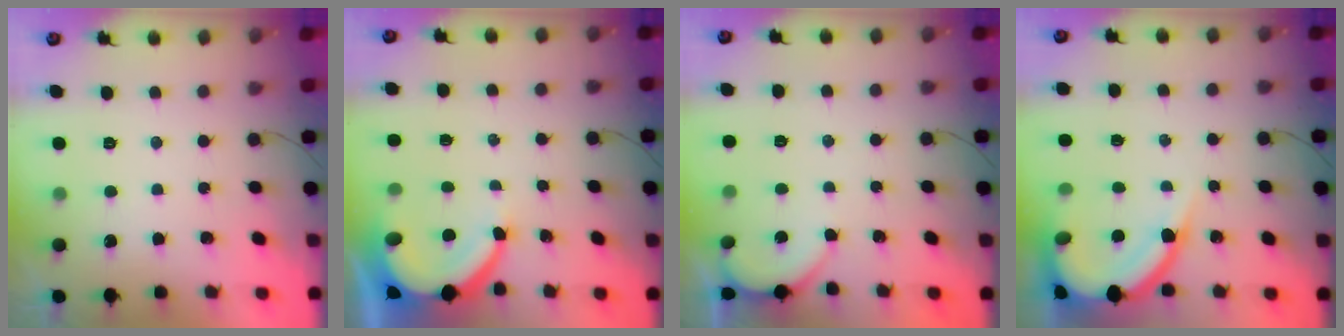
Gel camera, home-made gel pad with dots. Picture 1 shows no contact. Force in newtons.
{"total": 7.7, "press": 7.6, "slide": 1.1}
{"total": 2.4, "press": 2.3, "slide": 0.3}
{"total": 11.0, "press": 11.0, "slide": 1.0}